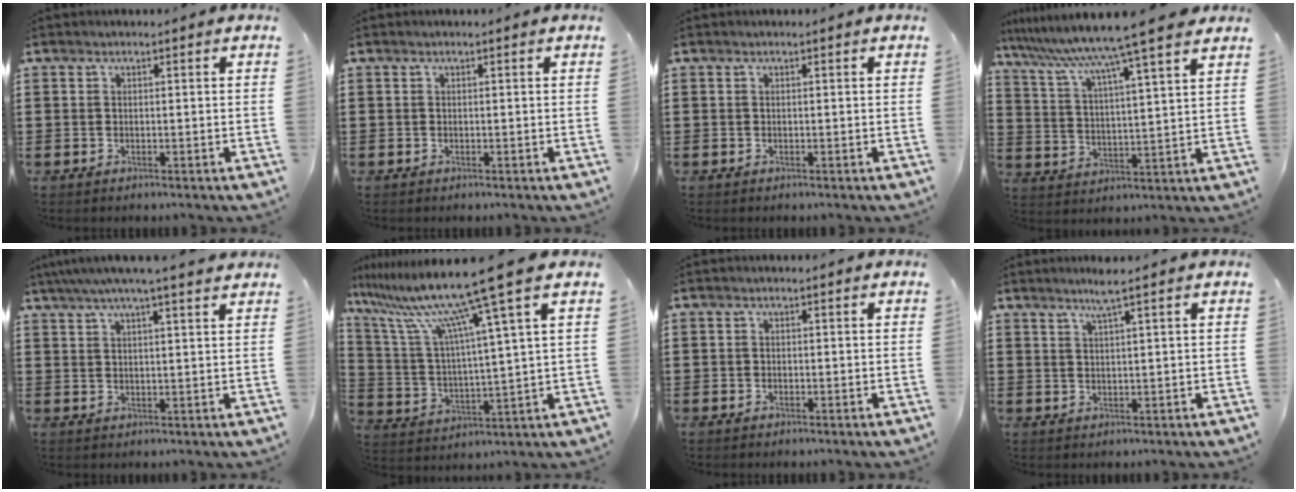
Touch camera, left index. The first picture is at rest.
{"total": 0.0}
{"total": 0.0}
{"total": 9.5, "force": [8.0, -1.6, 4.8], "torque": [-0.124, -0.056, 0.128]}
{"total": 4.7, "force": [3.7, -0.1, 2.9], "torque": [-0.066, -0.006, 0.066]}
{"total": 14.1, "force": [10.2, -0.9, 9.6], "torque": [-0.222, -0.047, 0.165]}
{"total": 0.6, "force": [-0.4, 0.4, 0.2], "torque": [-0.005, 0.000, -0.008]}
{"total": 3.2, "force": [2.1, -0.4, 2.4], "torque": [-0.050, 0.000, 0.037]}